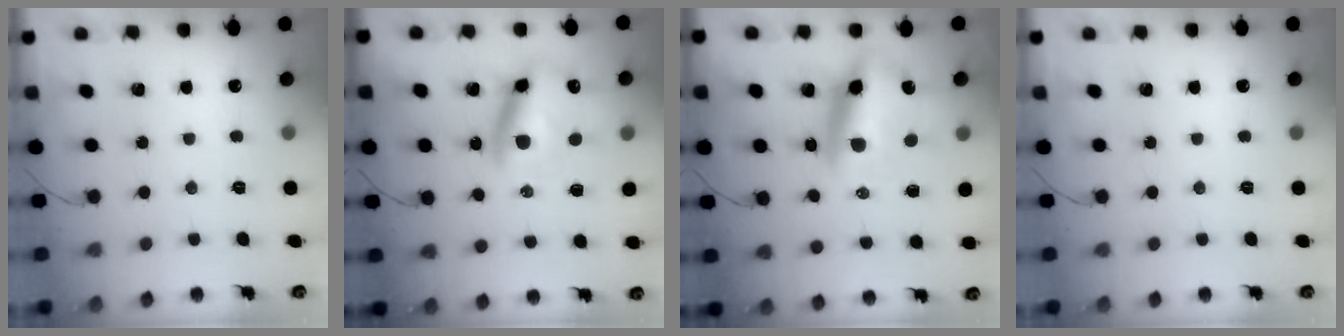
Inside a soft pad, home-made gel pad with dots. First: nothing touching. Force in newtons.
{"total": 11.0, "press": 10.7, "slide": 2.7}
{"total": 11.1, "press": 10.8, "slide": 2.7}
{"total": 0.0}